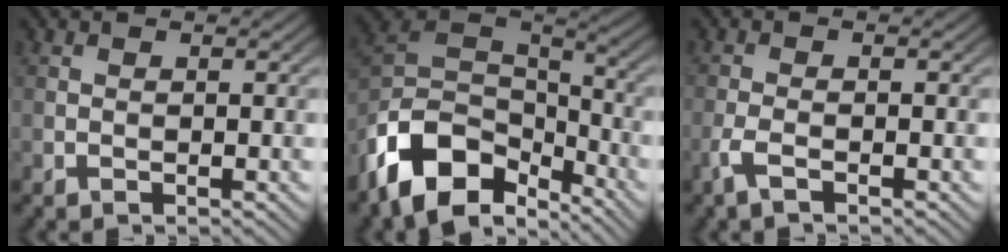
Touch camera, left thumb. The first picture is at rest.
{"total": 13.5, "force": [-8.0, 7.6, 7.8], "torque": [-0.190, -0.011, -0.157]}
{"total": 2.4, "force": [-1.5, 0.6, 1.8], "torque": [-0.046, 0.001, -0.036]}